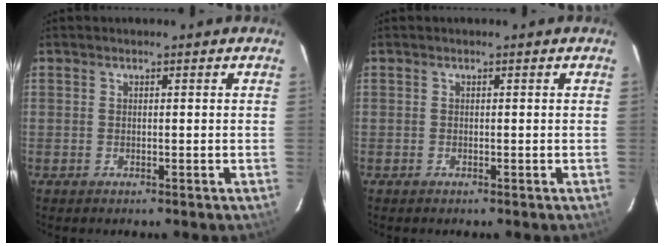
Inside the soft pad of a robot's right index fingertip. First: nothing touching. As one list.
[{"total": 0.0}]